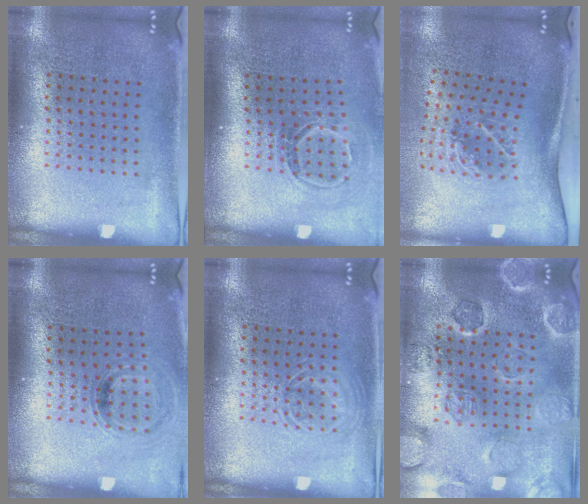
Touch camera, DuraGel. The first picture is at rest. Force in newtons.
{"total": 1.7, "press": 1.2, "slide": 1.2}
{"total": 2.0, "press": 1.3, "slide": 1.6}
{"total": 0.8, "press": 0.8, "slide": 0.1}
{"total": 1.7, "press": 1.7, "slide": 0.3}
{"total": 1.7, "press": 1.7, "slide": 0.2}